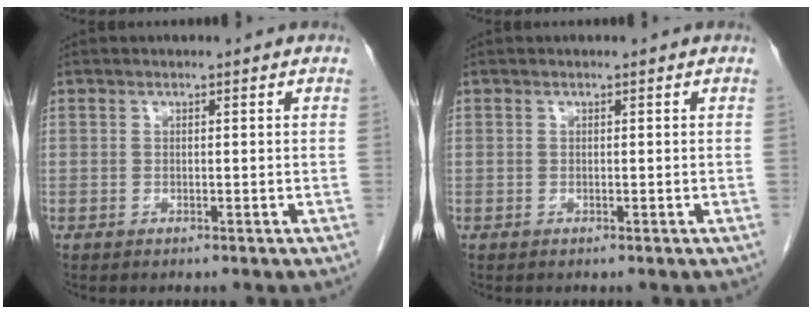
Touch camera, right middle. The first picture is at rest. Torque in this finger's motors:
{"motor_torque": [-0.17, -0.04, -0.03, -0.01]}